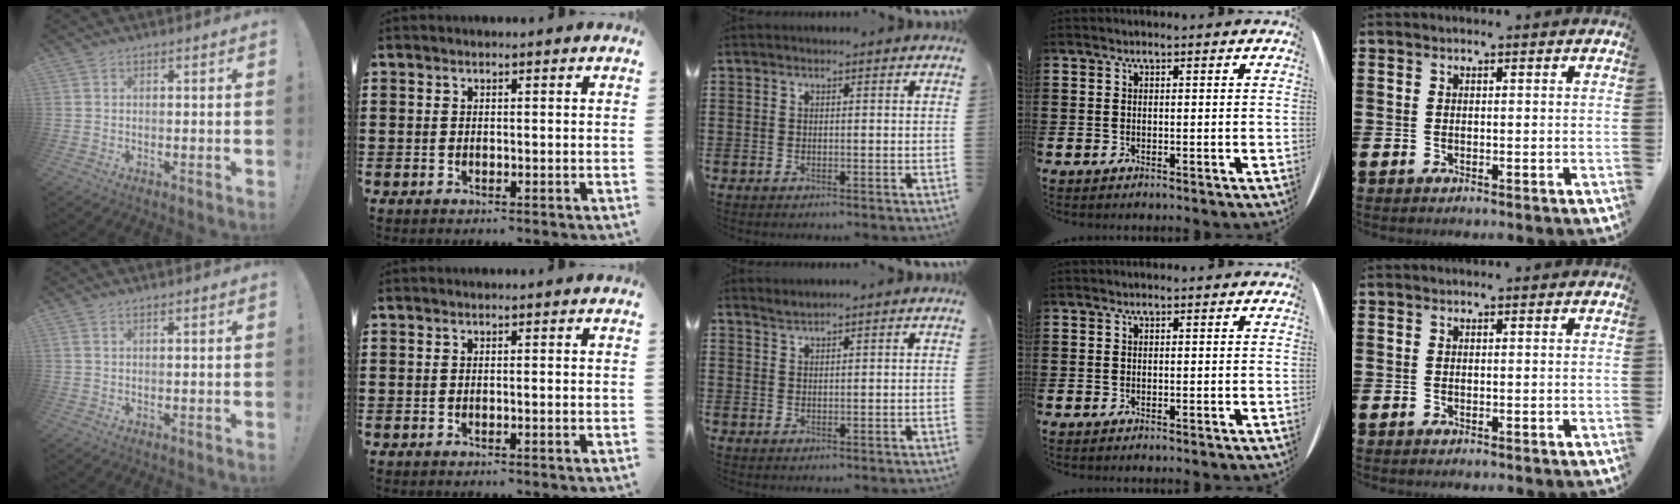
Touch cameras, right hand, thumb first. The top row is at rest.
{"thumb": {"total": 1.0, "force": [0.6, 0.1, 0.8], "torque": [-0.021, 0.003, 0.012]}, "index": {"total": 0.6, "force": [-0.2, -0.1, 0.5], "torque": [-0.008, -0.004, -0.003]}, "middle": {"total": 1.3, "force": [1.2, -0.1, -0.4], "torque": [0.004, -0.001, 0.024]}}